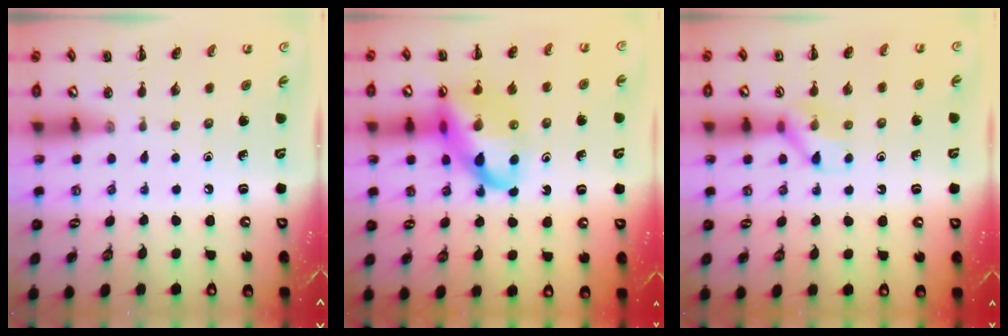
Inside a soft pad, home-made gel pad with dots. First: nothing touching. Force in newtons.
{"total": 17.9, "press": 17.5, "slide": 3.7}
{"total": 8.4, "press": 8.4, "slide": 0.3}